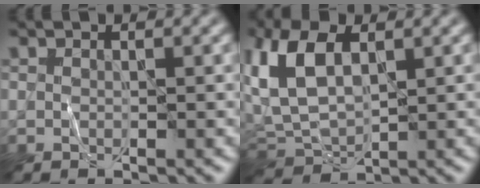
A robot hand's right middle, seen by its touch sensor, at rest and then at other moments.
{"total": 7.4, "force": [2.0, 4.4, 5.6], "torque": [-0.132, 0.010, 0.030]}